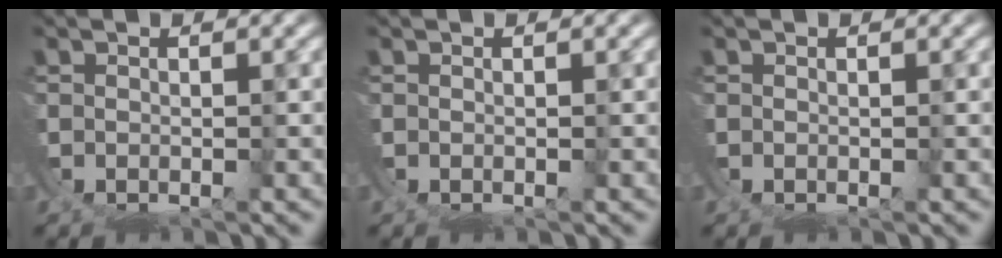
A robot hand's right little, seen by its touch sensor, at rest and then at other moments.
{"total": 0.0}
{"total": 0.0}